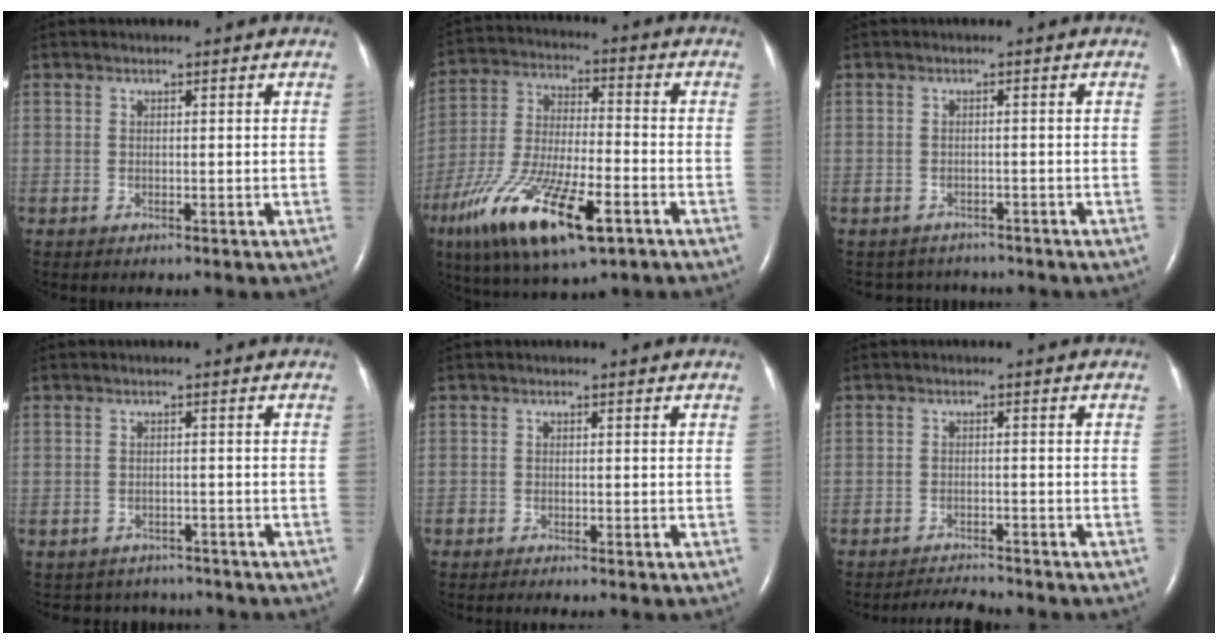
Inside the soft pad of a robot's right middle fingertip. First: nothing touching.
{"total": 19.0, "force": [-9.6, 5.1, 15.6], "torque": [-0.322, -0.029, -0.163]}
{"total": 4.1, "force": [-3.7, 1.5, -0.4], "torque": [0.000, 0.001, -0.049]}
{"total": 5.1, "force": [-4.5, 2.3, -0.2], "torque": [0.002, 0.009, -0.054]}
{"total": 1.1, "force": [-1.1, 0.1, 0.4], "torque": [-0.012, -0.003, -0.018]}
{"total": 3.2, "force": [-3.2, -0.3, 0.1], "torque": [-0.009, -0.018, -0.052]}